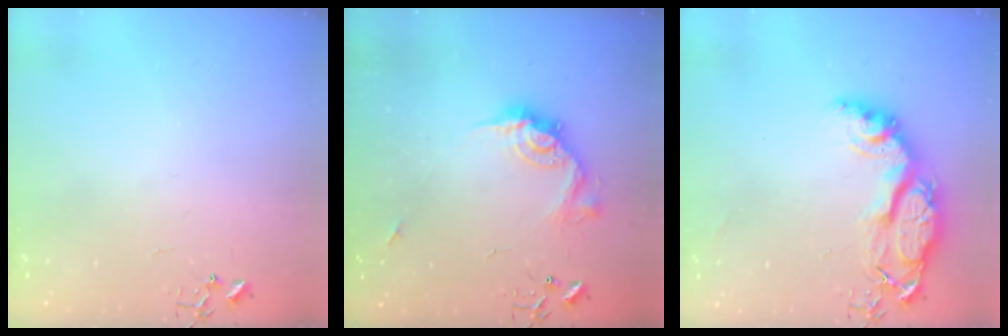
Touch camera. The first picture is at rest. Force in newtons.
{"total": 14.2, "press": 14.2, "slide": 1.3}
{"total": 15.4, "press": 15.3, "slide": 1.2}